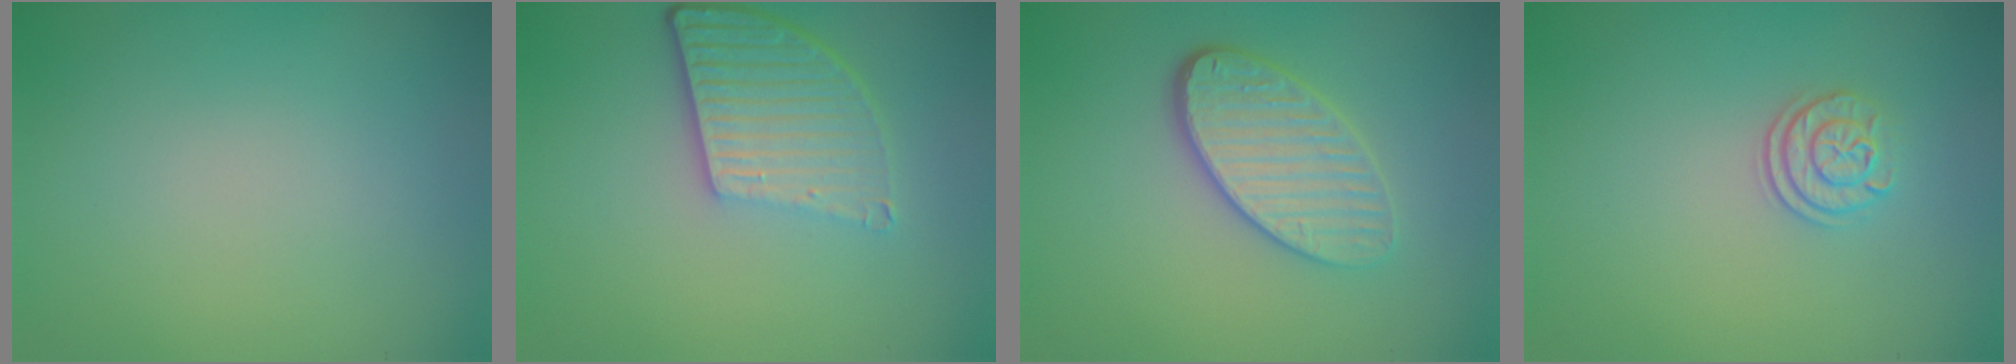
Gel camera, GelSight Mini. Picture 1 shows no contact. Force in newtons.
{"total": 5.5, "press": 4.0, "slide": 3.8}
{"total": 4.2, "press": 3.4, "slide": 2.6}
{"total": 2.1, "press": 1.7, "slide": 1.3}